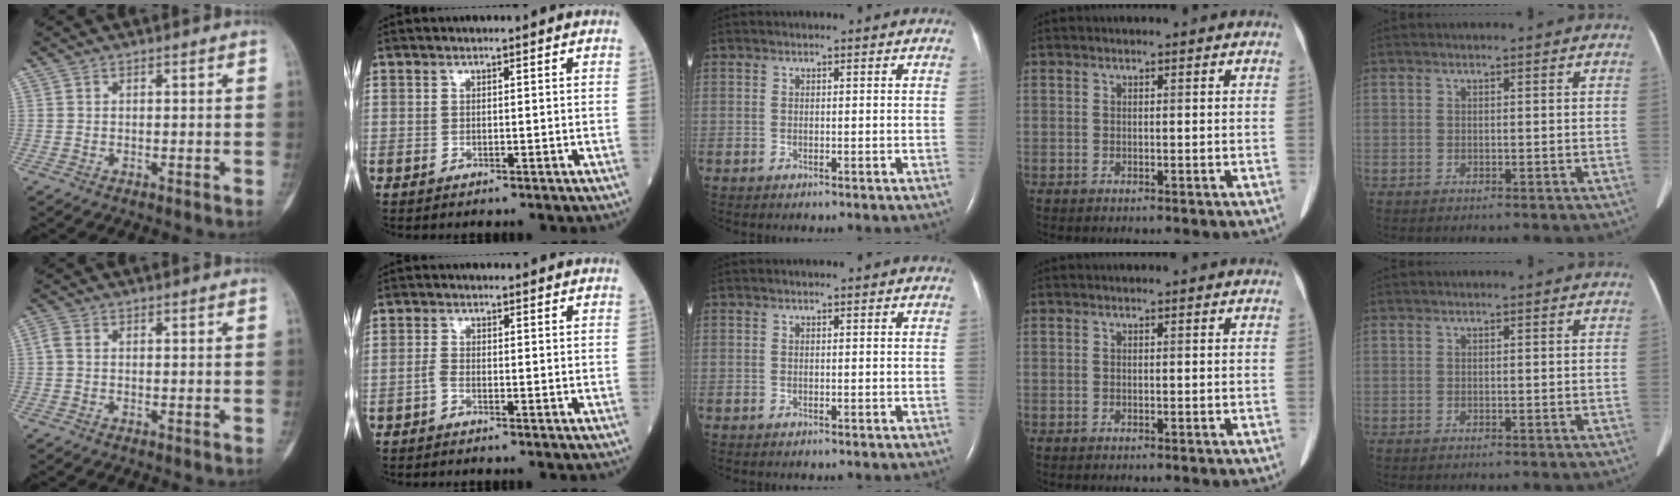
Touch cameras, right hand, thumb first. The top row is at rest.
{"thumb": {"total": 1.5, "force": [0.0, 1.0, 1.1], "torque": [-0.027, 0.002, -0.004]}, "index": {"total": 1.2, "force": [-0.7, 0.3, 0.9], "torque": [-0.025, -0.001, -0.017]}}